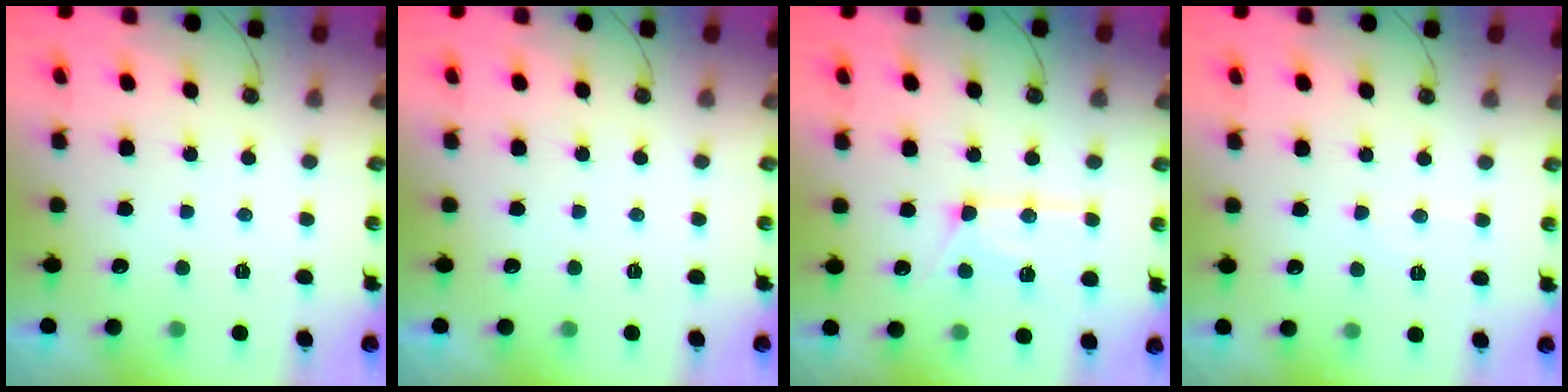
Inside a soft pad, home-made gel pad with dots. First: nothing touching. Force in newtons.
{"total": 0.0}
{"total": 13.8, "press": 13.7, "slide": 1.4}
{"total": 4.3, "press": 4.3, "slide": 0.7}